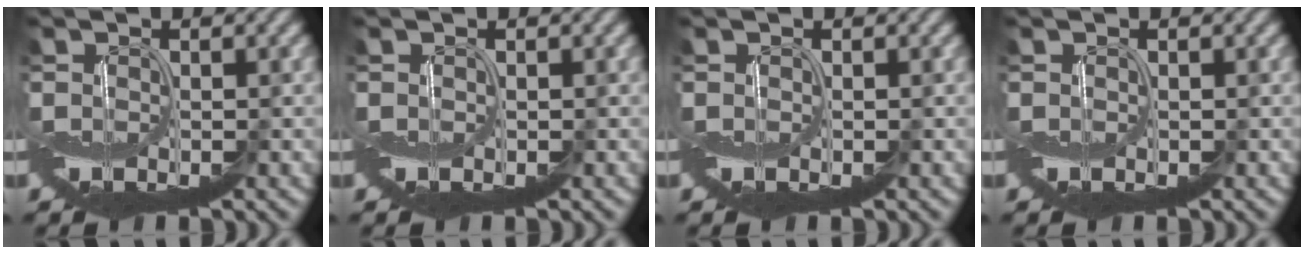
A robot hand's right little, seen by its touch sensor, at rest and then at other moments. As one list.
[{"total": 0.0}, {"total": 0.0}, {"total": 0.0}]